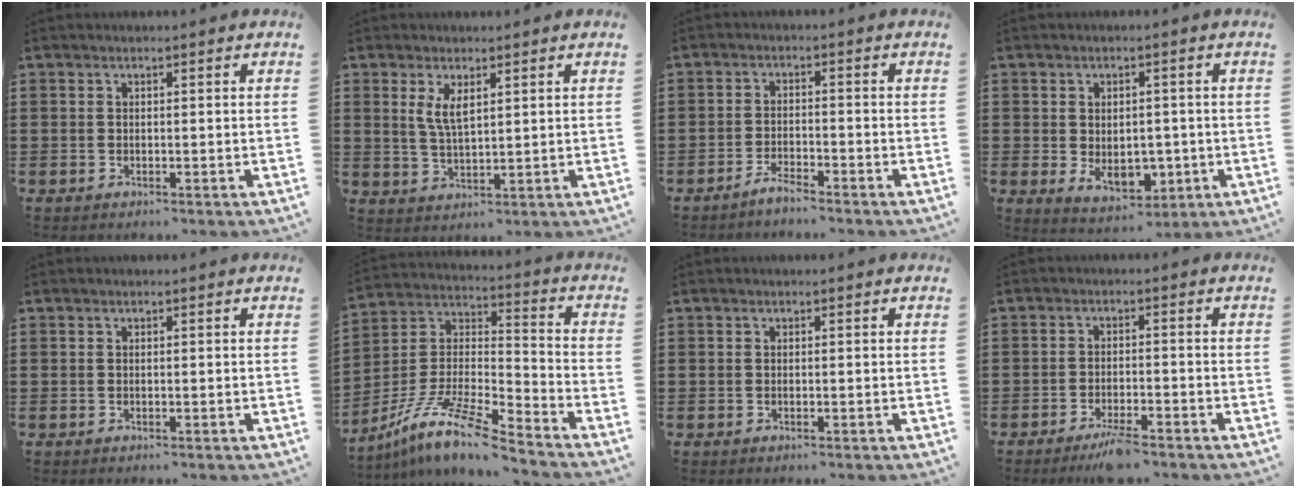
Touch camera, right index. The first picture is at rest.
{"total": 3.9, "force": [1.7, 1.3, 3.3], "torque": [-0.069, 0.003, 0.030]}
{"total": 2.4, "force": [-2.3, 0.1, 0.5], "torque": [-0.013, 0.003, -0.044]}
{"total": 5.6, "force": [-1.1, 3.8, 3.9], "torque": [-0.060, 0.004, -0.024]}
{"total": 0.0}
{"total": 11.2, "force": [-9.3, 0.9, 6.2], "torque": [-0.139, 0.000, -0.192]}
{"total": 0.0}
{"total": 3.6, "force": [-3.0, 0.2, 2.0], "torque": [-0.032, 0.001, -0.056]}